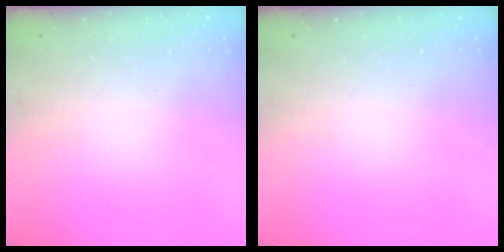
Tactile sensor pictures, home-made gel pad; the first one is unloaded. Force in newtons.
{"total": 0.0}